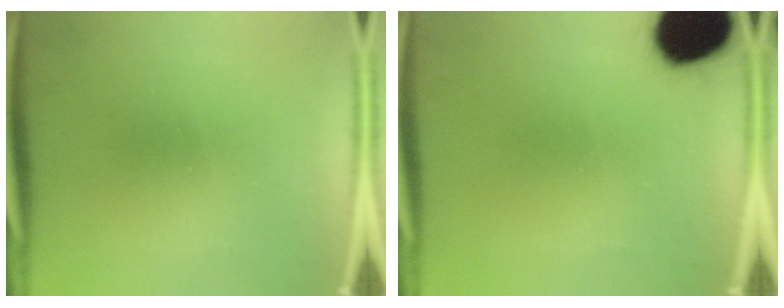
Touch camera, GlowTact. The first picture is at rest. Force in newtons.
{"total": 18.4}